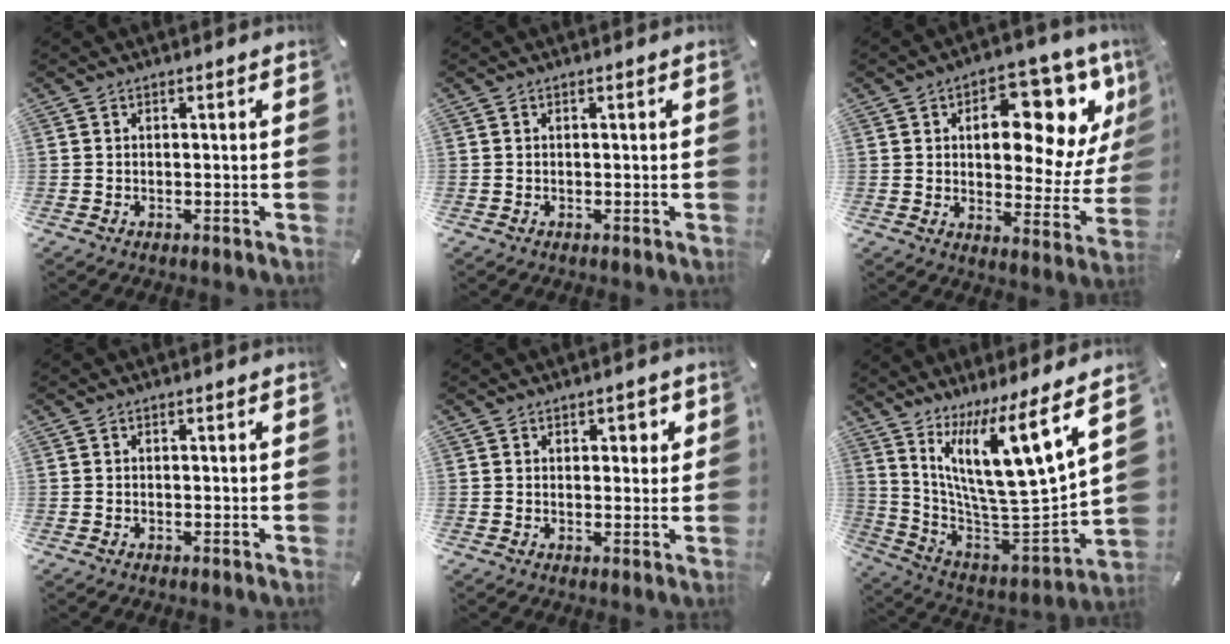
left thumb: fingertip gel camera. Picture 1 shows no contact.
{"total": 0.0}
{"total": 18.8, "force": [8.2, 9.8, 13.8], "torque": [-0.164, -0.066, 0.128]}
{"total": 0.0}
{"total": 1.9, "force": [0.8, 1.5, 0.9], "torque": [-0.004, -0.002, 0.008]}
{"total": 17.1, "force": [11.1, 3.0, 12.6], "torque": [-0.220, -0.101, 0.177]}